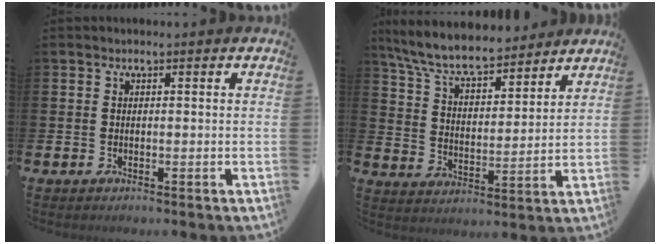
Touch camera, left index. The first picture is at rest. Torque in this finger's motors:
{"motor_torque": [1.11, -1.03, 1.05, 0.21]}